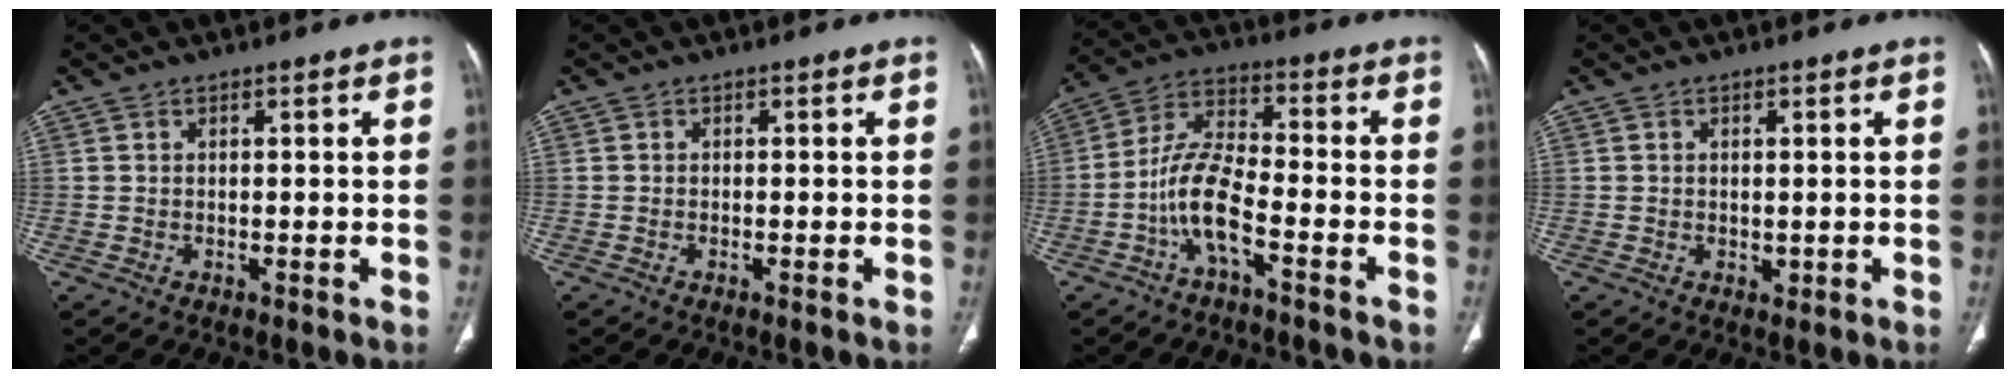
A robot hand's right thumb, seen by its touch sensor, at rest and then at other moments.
{"total": 0.0}
{"total": 9.6, "force": [-4.3, 3.2, 8.0], "torque": [-0.167, 0.044, -0.087]}
{"total": 0.8, "force": [0.1, 0.7, 0.4], "torque": [-0.005, -0.002, 0.003]}